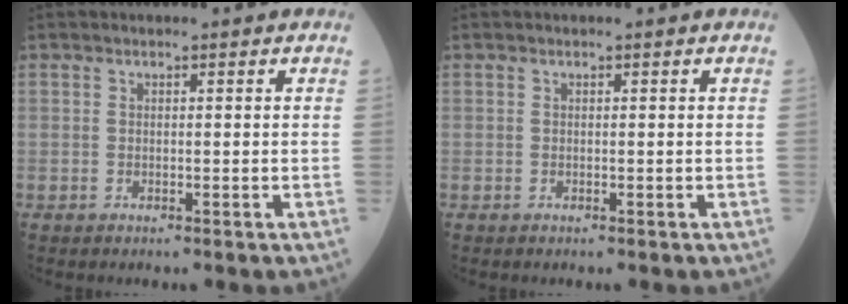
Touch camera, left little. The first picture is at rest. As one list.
[{"total": 0.0}]